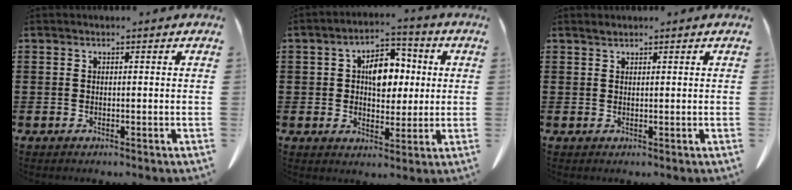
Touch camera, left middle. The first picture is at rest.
{"total": 7.0, "force": [1.1, 4.7, 5.1], "torque": [-0.097, 0.010, 0.014]}
{"total": 0.8, "force": [0.7, 0.1, 0.3], "torque": [-0.008, 0.000, 0.013]}